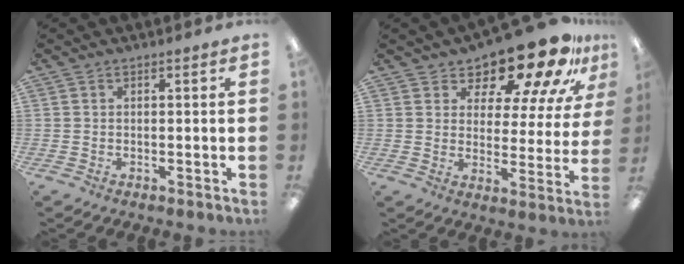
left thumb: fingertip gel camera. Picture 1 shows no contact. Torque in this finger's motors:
{"motor_torque": [0.21, 0.63, 1.17, -1.60, 0.05]}